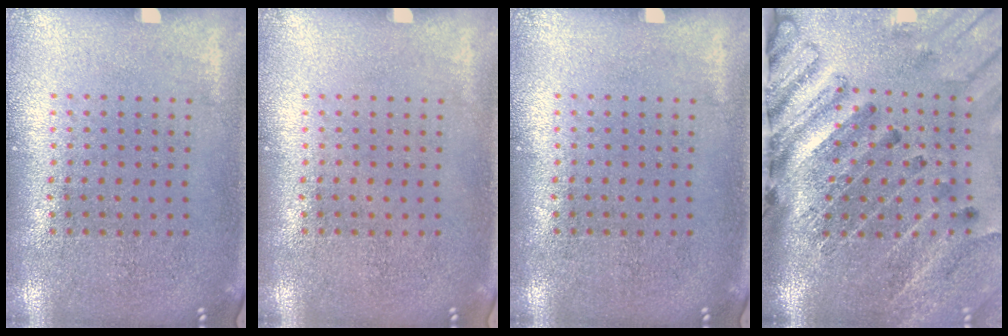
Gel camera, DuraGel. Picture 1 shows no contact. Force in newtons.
{"total": 0.0}
{"total": 0.0}
{"total": 4.0, "press": 3.0, "slide": 2.6}